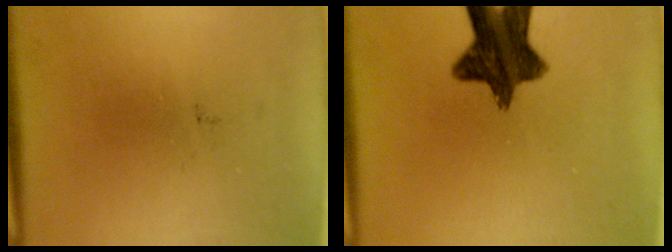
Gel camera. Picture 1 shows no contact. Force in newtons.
{"total": 11.3}